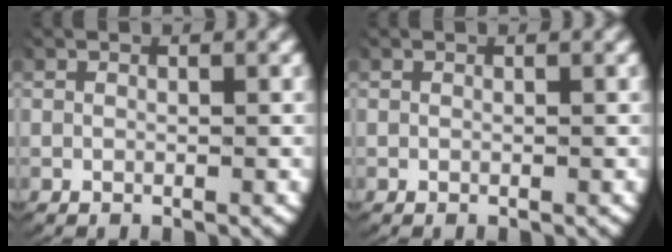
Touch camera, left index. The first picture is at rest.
{"total": 0.0}